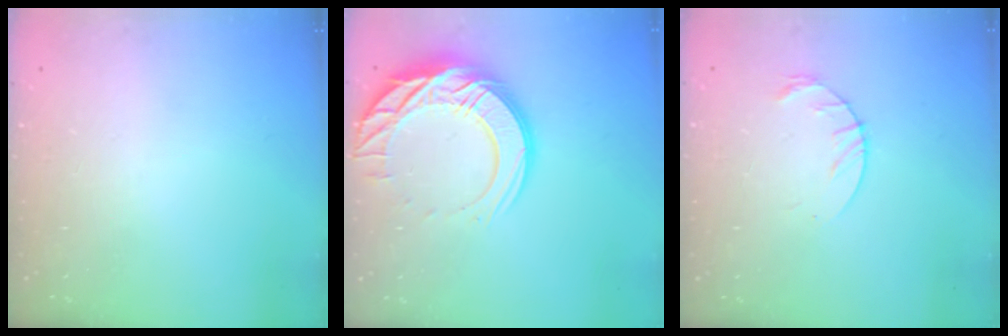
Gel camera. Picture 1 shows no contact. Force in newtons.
{"total": 18.7, "press": 18.6, "slide": 1.8}
{"total": 6.0, "press": 6.0, "slide": 0.8}